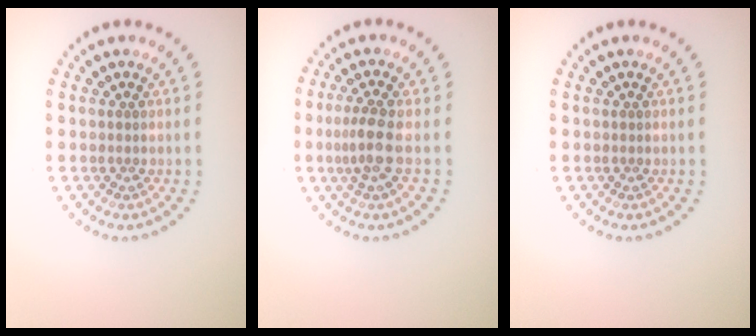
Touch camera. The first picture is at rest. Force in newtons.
{"total": 2.8, "press": 2.2, "slide": 1.6}
{"total": 0.0}